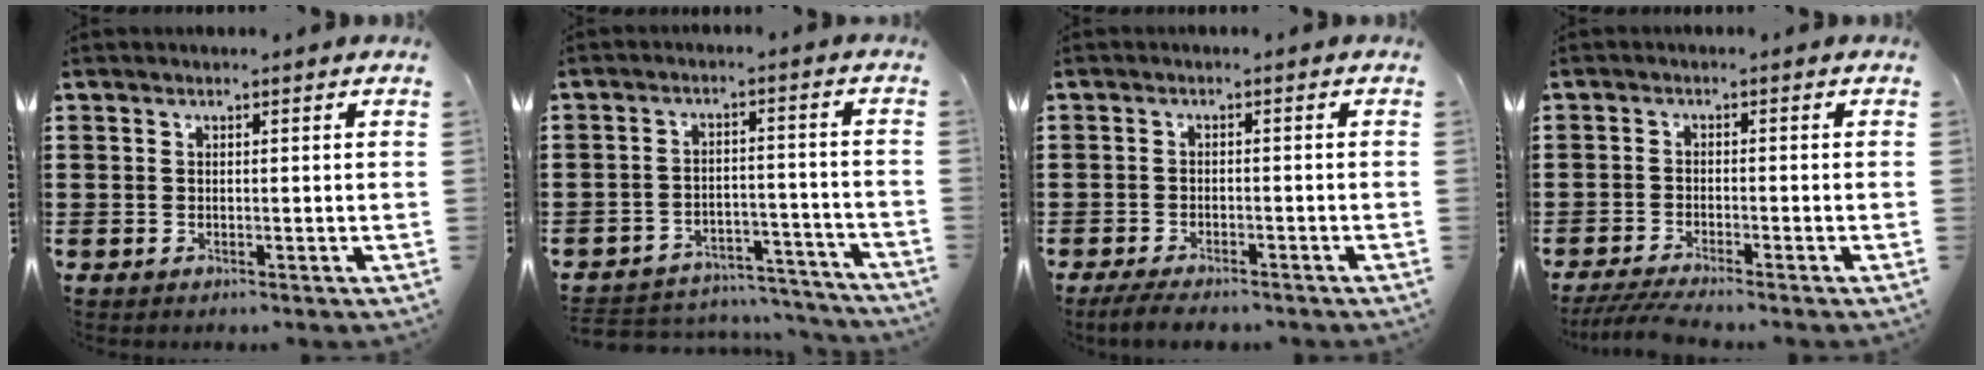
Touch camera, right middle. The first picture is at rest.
{"total": 4.6, "force": [-4.5, 0.9, 0.6], "torque": [-0.022, 0.003, -0.095]}
{"total": 2.7, "force": [-2.5, 0.3, 0.9], "torque": [-0.032, -0.006, -0.054]}
{"total": 3.0, "force": [-2.7, -0.2, 1.4], "torque": [-0.030, -0.009, -0.053]}